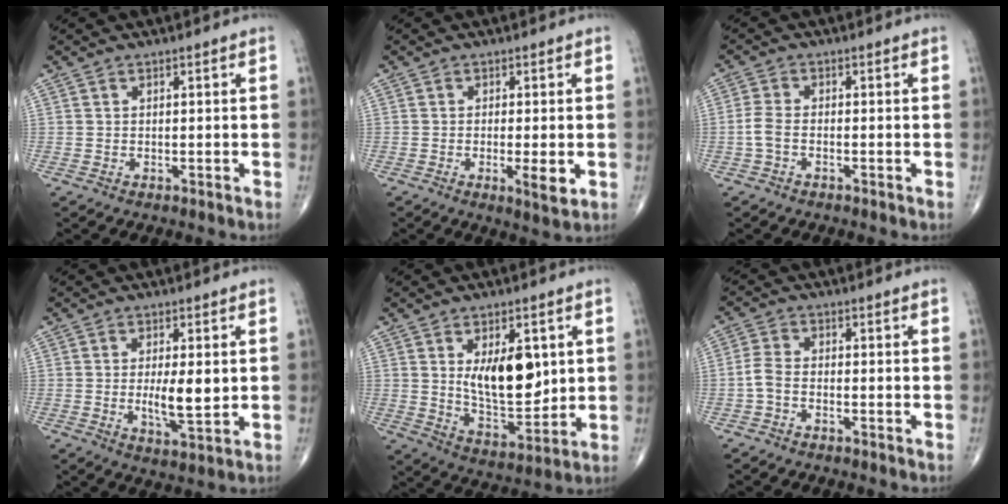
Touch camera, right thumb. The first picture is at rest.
{"total": 4.4, "force": [-0.9, 1.0, 4.2], "torque": [-0.066, -0.011, -0.016]}
{"total": 2.9, "force": [-1.0, 1.5, 2.3], "torque": [-0.055, 0.011, -0.025]}
{"total": 7.0, "force": [0.2, 2.2, 6.7], "torque": [-0.109, -0.015, 0.006]}
{"total": 13.0, "force": [2.8, 6.5, 10.9], "torque": [-0.141, -0.034, 0.060]}
{"total": 3.0, "force": [-1.3, 1.5, 2.2], "torque": [-0.052, 0.017, -0.033]}